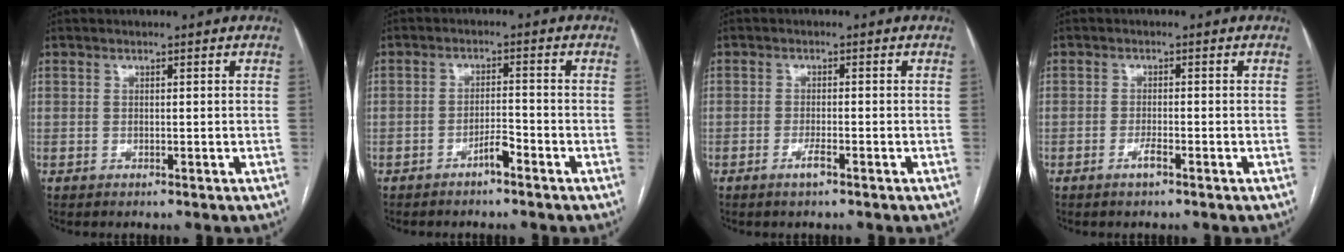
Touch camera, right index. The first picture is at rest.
{"total": 2.8, "force": [-2.0, 0.4, 1.9], "torque": [-0.031, 0.004, -0.034]}
{"total": 2.2, "force": [-1.4, 0.1, 1.7], "torque": [-0.033, -0.001, -0.027]}
{"total": 2.0, "force": [-1.3, 0.0, 1.5], "torque": [-0.029, 0.000, -0.025]}